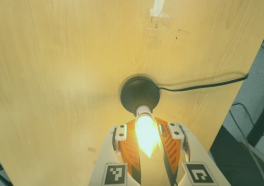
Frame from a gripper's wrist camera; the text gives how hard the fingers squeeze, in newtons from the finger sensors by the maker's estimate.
{"total": 13.1, "left": 11.3, "right": 14.8}